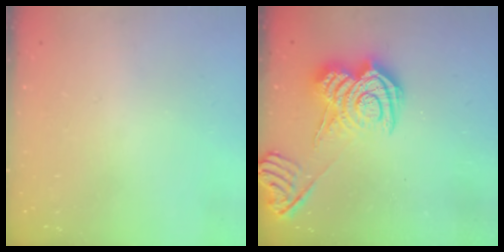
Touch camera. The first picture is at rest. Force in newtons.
{"total": 12.7, "press": 12.6, "slide": 0.7}